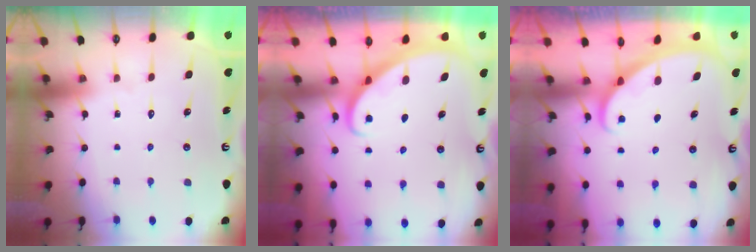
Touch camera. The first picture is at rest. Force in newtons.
{"total": 2.7, "press": 2.7, "slide": 0.2}
{"total": 1.3, "press": 1.3, "slide": 0.0}